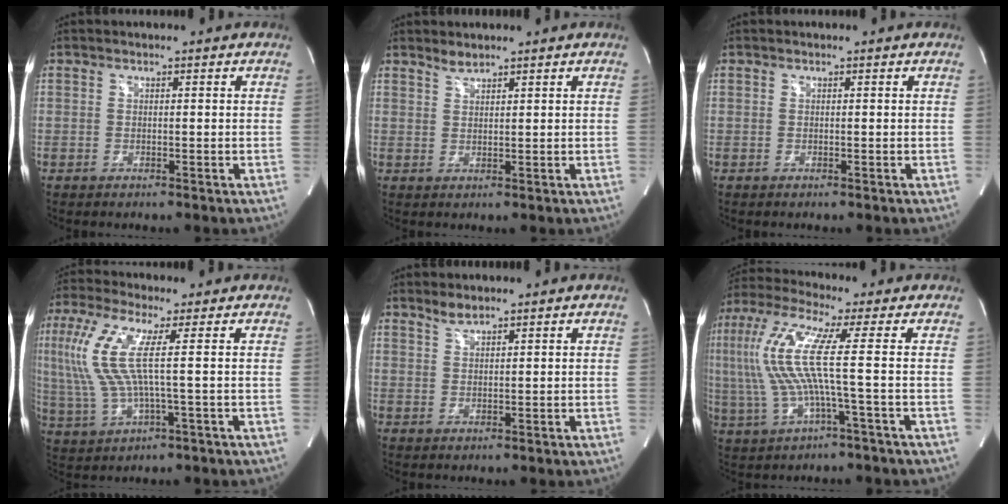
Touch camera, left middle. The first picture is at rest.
{"total": 1.5, "force": [1.4, 0.2, 0.3], "torque": [-0.007, 0.000, 0.032]}
{"total": 0.0}
{"total": 10.3, "force": [1.8, 1.0, 10.1], "torque": [-0.249, 0.010, 0.036]}
{"total": 1.8, "force": [1.7, 0.3, 0.6], "torque": [-0.014, 0.002, 0.036]}
{"total": 13.1, "force": [0.8, 0.1, 13.0], "torque": [-0.292, 0.017, 0.010]}